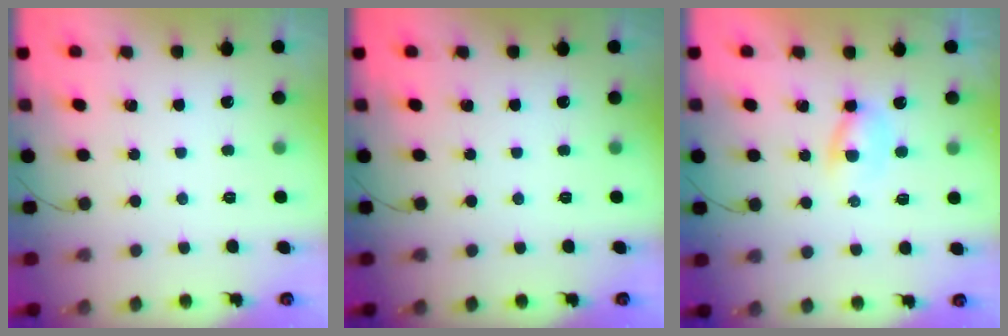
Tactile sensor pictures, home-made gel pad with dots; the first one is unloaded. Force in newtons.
{"total": 0.0}
{"total": 3.3, "press": 3.1, "slide": 1.1}